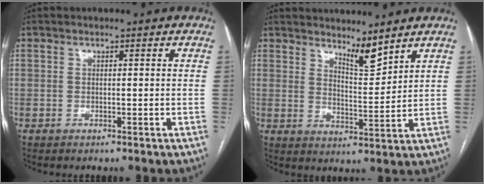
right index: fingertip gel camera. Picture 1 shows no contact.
{"total": 4.9, "force": [4.3, 0.4, 2.2], "torque": [-0.041, -0.018, 0.082]}